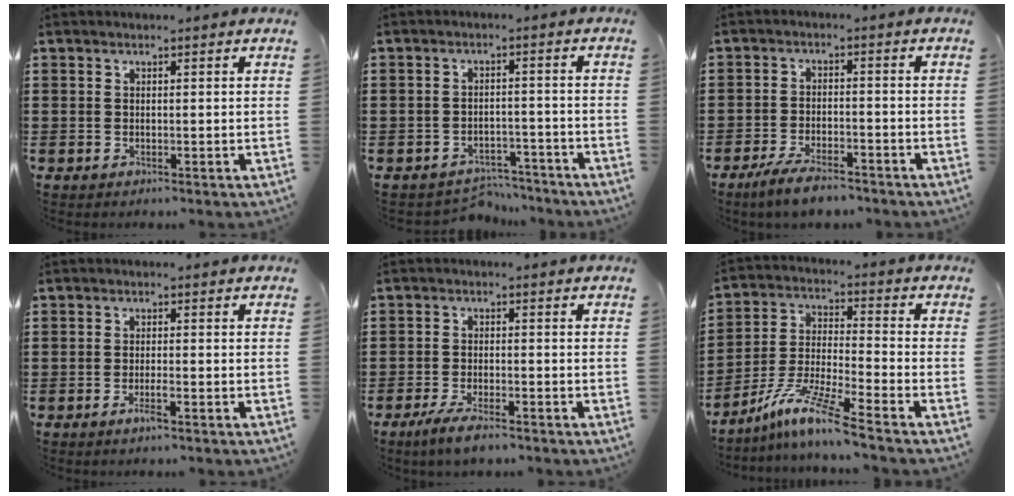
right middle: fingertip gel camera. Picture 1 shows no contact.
{"total": 3.4, "force": [-3.3, 0.8, -0.2], "torque": [-0.006, 0.000, -0.071]}
{"total": 4.8, "force": [-4.0, 0.9, 2.4], "torque": [-0.054, -0.003, -0.078]}
{"total": 2.0, "force": [-1.2, 0.2, 1.6], "torque": [-0.027, -0.001, -0.021]}
{"total": 3.8, "force": [-2.9, 0.5, 2.3], "torque": [-0.053, -0.004, -0.057]}
{"total": 9.9, "force": [-7.8, -0.1, 6.1], "torque": [-0.135, -0.010, -0.157]}